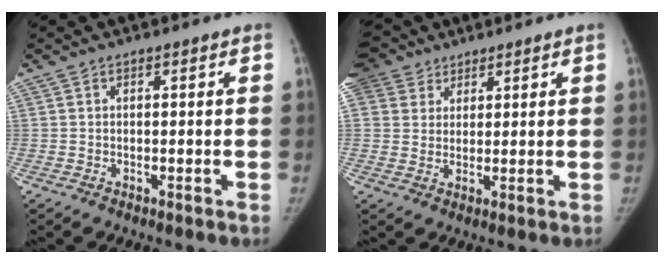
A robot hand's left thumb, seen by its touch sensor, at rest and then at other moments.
{"total": 12.1, "force": [6.8, 9.4, 3.6], "torque": [-0.076, 0.013, 0.130]}